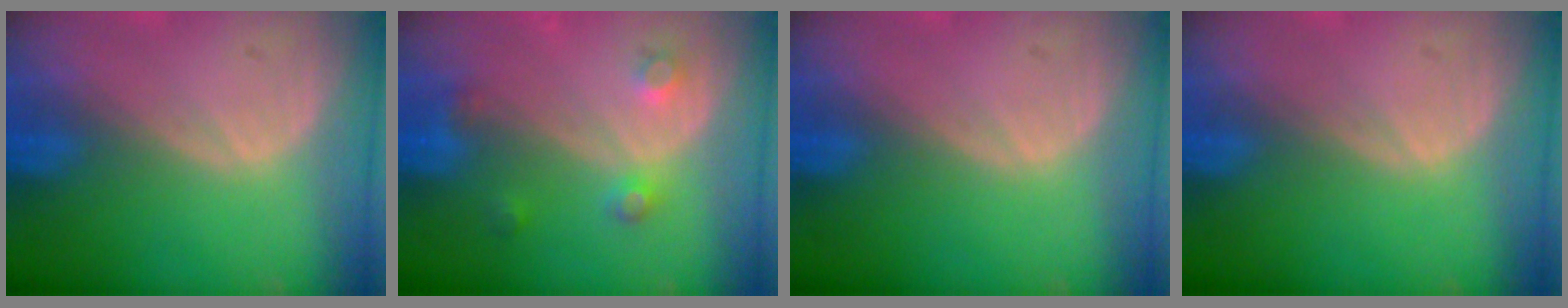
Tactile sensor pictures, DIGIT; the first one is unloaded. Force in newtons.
{"total": 3.6, "press": 3.4, "slide": 1.3}
{"total": 0.0}
{"total": 0.0}